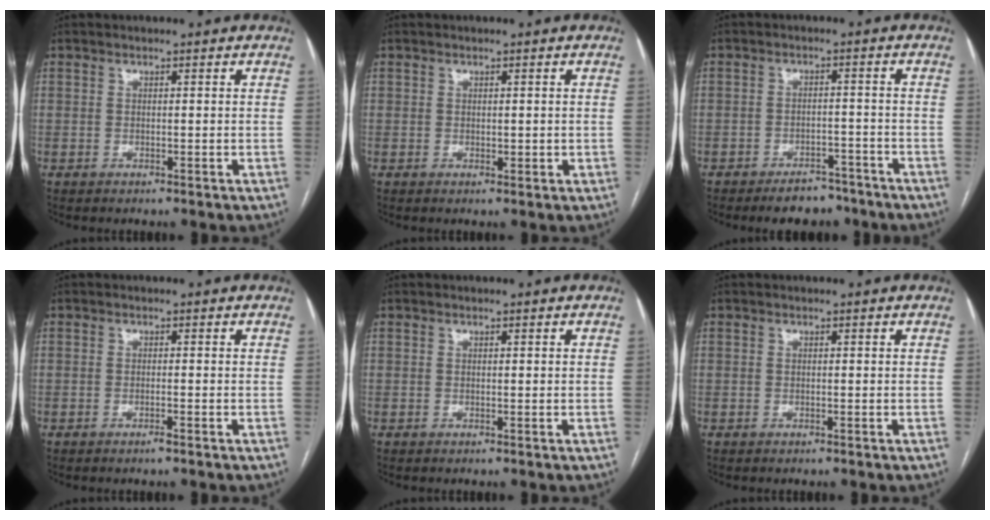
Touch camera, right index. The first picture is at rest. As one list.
[{"total": 1.3, "force": [0.1, 0.9, 0.9], "torque": [-0.010, 0.001, 0.005]}, {"total": 5.9, "force": [-4.9, 2.7, 2.0], "torque": [-0.022, 0.005, -0.070]}, {"total": 0.8, "force": [-0.6, -0.1, 0.5], "torque": [-0.014, -0.001, -0.010]}, {"total": 0.0}, {"total": 0.0}]